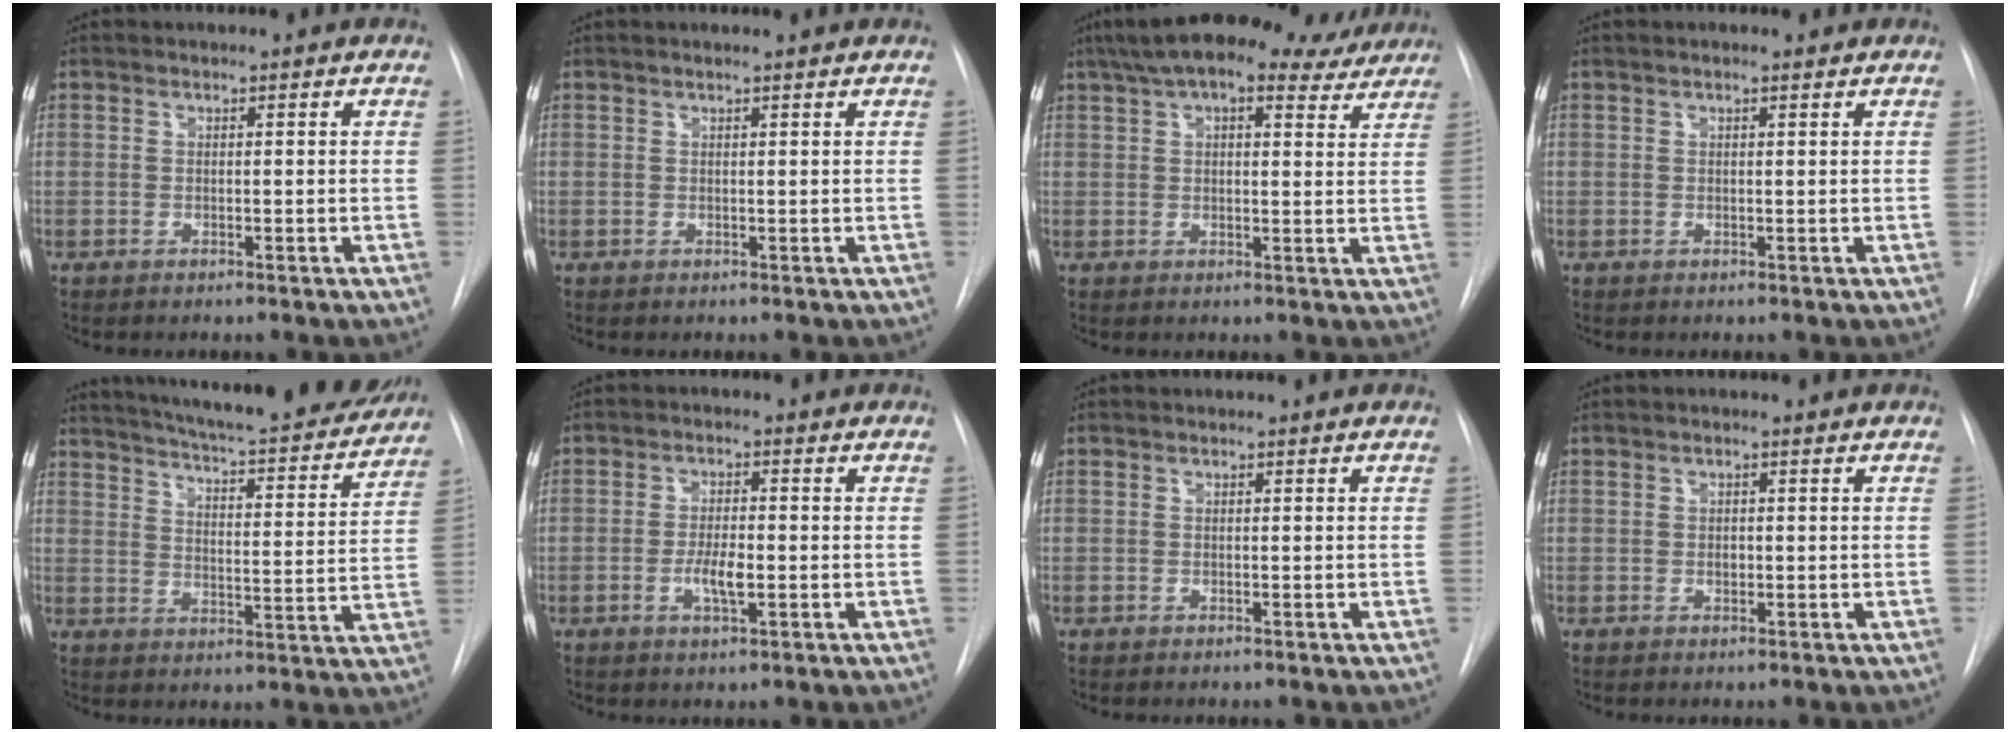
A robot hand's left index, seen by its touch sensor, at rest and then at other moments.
{"total": 2.2, "force": [2.0, -0.1, 0.9], "torque": [-0.012, 0.015, 0.025]}
{"total": 18.3, "force": [14.6, 5.9, 9.2], "torque": [-0.155, 0.057, 0.198]}
{"total": 1.1, "force": [0.9, 0.1, 0.6], "torque": [-0.013, 0.011, 0.015]}
{"total": 24.8, "force": [22.3, 3.4, 10.2], "torque": [-0.160, -0.039, 0.285]}
{"total": 4.0, "force": [-1.0, 1.0, 3.8], "torque": [-0.072, -0.001, -0.015]}
{"total": 0.0}
{"total": 0.8, "force": [0.0, 0.5, 0.6], "torque": [-0.008, 0.001, 0.000]}